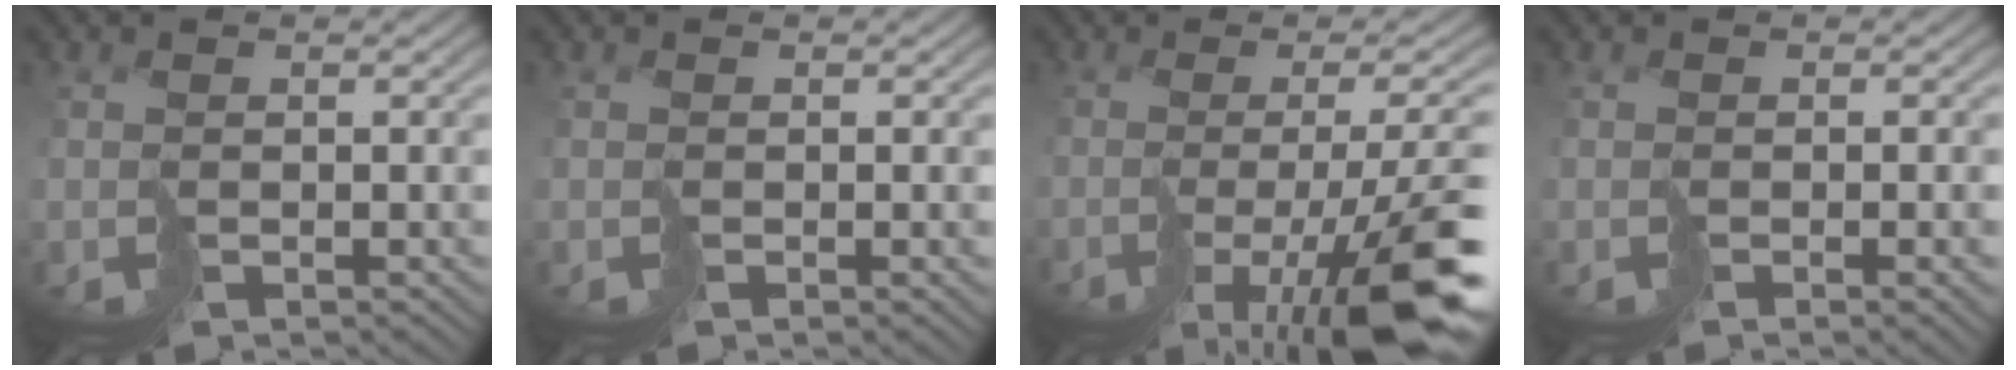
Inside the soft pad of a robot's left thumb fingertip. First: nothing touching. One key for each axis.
{"total": 0.0}
{"total": 14.3, "fx": -6.3, "fy": 3.8, "fz": 12.3, "tx": -0.179, "ty": -0.014, "tz": -0.100}
{"total": 2.2, "fx": -0.6, "fy": 0.3, "fz": 2.1, "tx": -0.032, "ty": -0.001, "tz": -0.013}